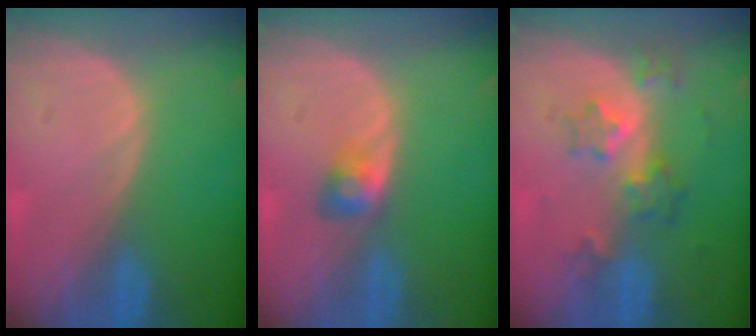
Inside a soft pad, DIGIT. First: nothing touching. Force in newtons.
{"total": 2.7, "press": 2.5, "slide": 1.1}
{"total": 6.1, "press": 5.4, "slide": 2.8}